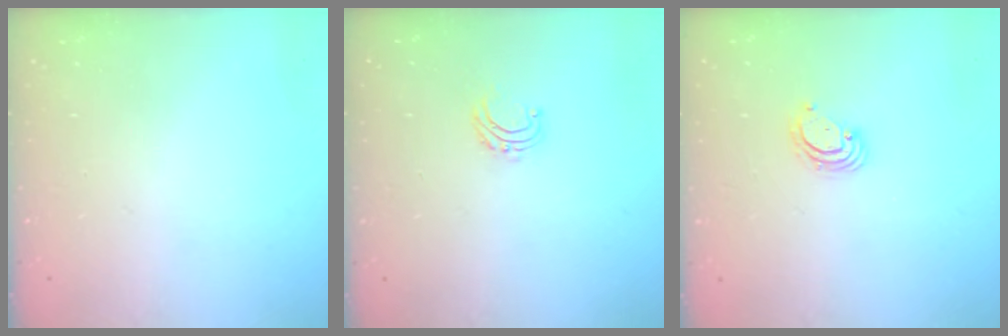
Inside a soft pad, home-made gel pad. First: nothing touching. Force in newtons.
{"total": 4.7, "press": 4.7, "slide": 0.4}
{"total": 3.4, "press": 3.4, "slide": 0.2}